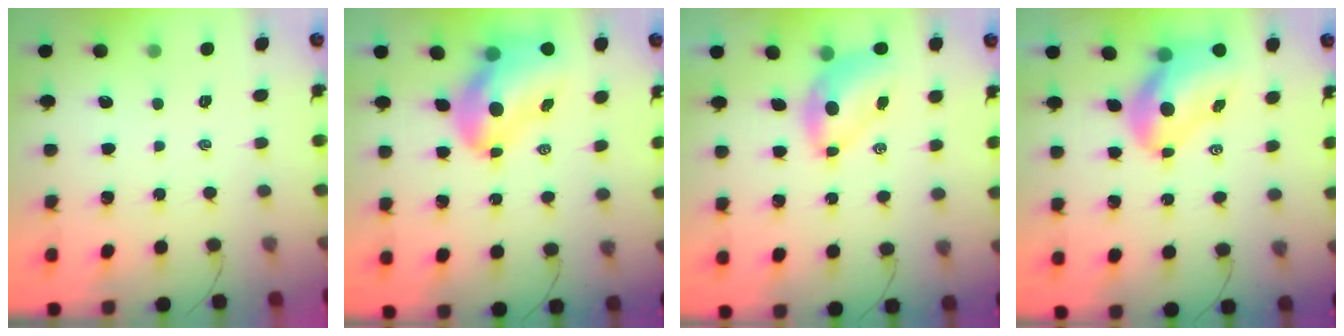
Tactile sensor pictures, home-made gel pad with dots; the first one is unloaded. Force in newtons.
{"total": 10.4, "press": 10.0, "slide": 3.1}
{"total": 6.7, "press": 6.6, "slide": 1.3}
{"total": 9.7, "press": 9.2, "slide": 3.0}